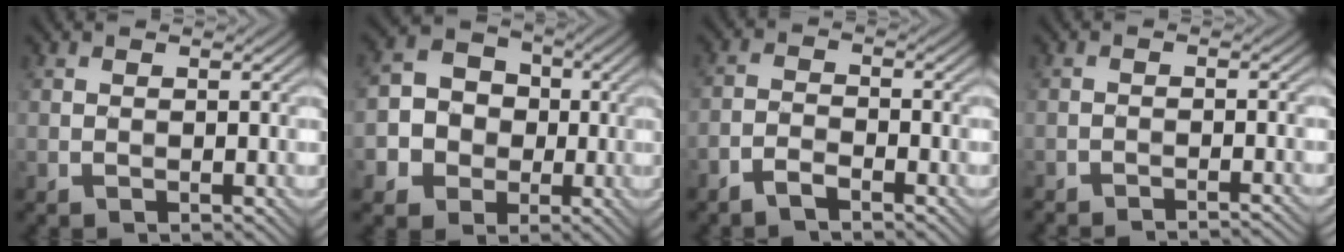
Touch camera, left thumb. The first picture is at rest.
{"total": 6.7, "force": [-1.4, 6.1, 2.4], "torque": [-0.049, -0.001, -0.048]}
{"total": 2.7, "force": [-2.3, 0.5, 1.4], "torque": [-0.031, 0.001, -0.053]}
{"total": 2.8, "force": [-2.7, 0.2, 0.9], "torque": [-0.011, 0.004, -0.045]}